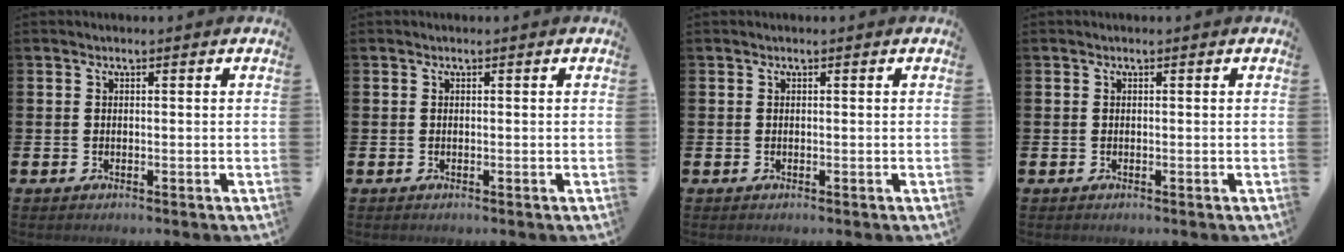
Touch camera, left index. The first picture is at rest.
{"total": 0.0}
{"total": 0.0}
{"total": 0.0}